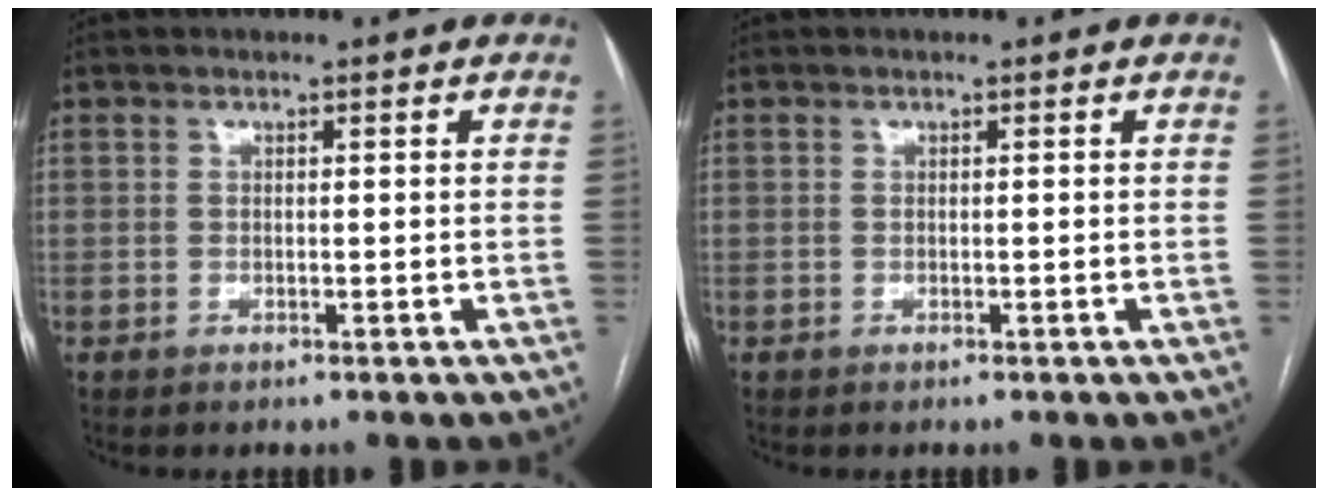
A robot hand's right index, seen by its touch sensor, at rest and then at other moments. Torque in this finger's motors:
{"motor_torque": [-0.10, 0.05, 0.02, 0.01]}